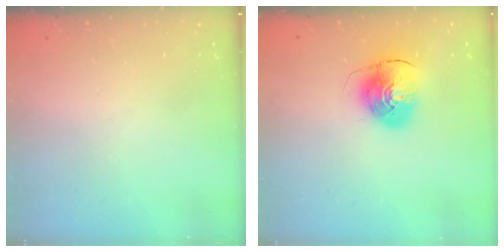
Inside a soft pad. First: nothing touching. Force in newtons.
{"total": 9.9, "press": 9.8, "slide": 1.6}